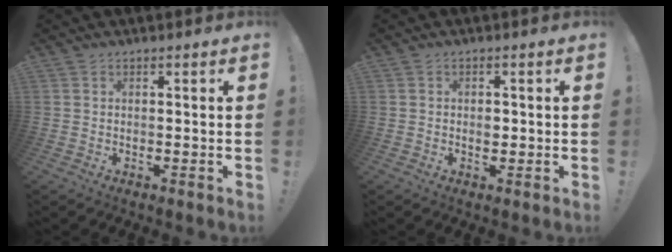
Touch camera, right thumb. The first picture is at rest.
{"total": 2.0, "force": [-0.2, 1.5, 1.2], "torque": [0.003, -0.002, -0.009]}